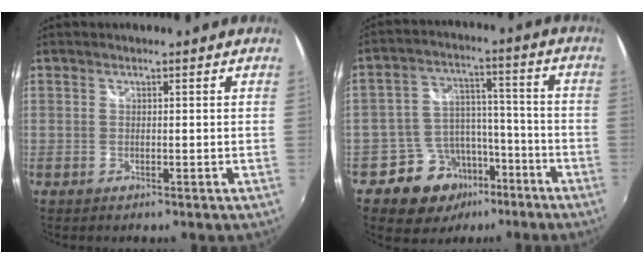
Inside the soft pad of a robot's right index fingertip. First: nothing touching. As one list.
[{"total": 11.3, "force": [-7.4, 8.0, 2.9], "torque": [-0.058, 0.041, -0.108]}]